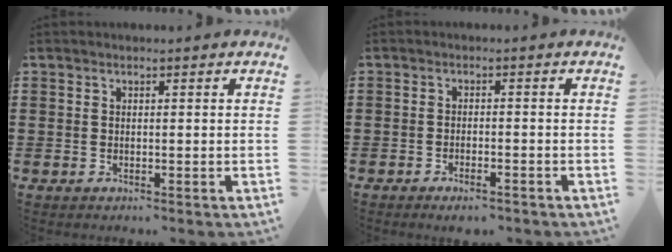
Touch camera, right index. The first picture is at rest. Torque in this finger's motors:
{"motor_torque": [0.59, -0.54, 0.10, 0.00]}